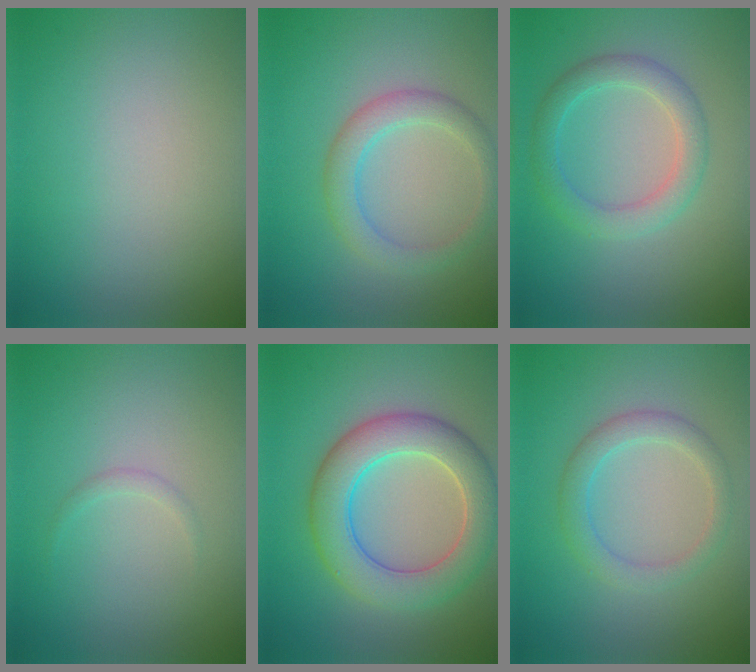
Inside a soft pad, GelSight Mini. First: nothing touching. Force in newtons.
{"total": 3.1, "press": 3.1, "slide": 0.1}
{"total": 3.2, "press": 3.2, "slide": 0.2}
{"total": 0.6, "press": 0.6, "slide": 0.1}
{"total": 6.9, "press": 6.9, "slide": 0.3}
{"total": 2.7, "press": 2.6, "slide": 0.3}